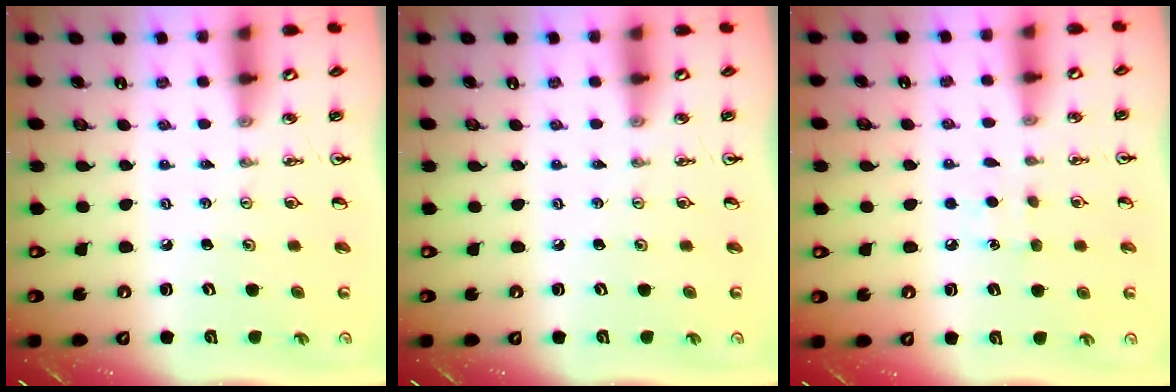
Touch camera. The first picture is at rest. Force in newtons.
{"total": 0.0}
{"total": 6.3, "press": 6.3, "slide": 0.8}